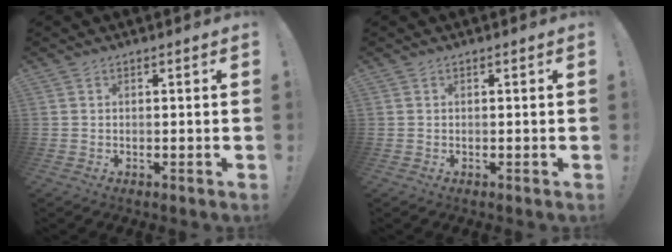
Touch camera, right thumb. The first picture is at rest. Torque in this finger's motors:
{"motor_torque": [-0.05, 0.04, 0.00, 0.00, 0.00]}